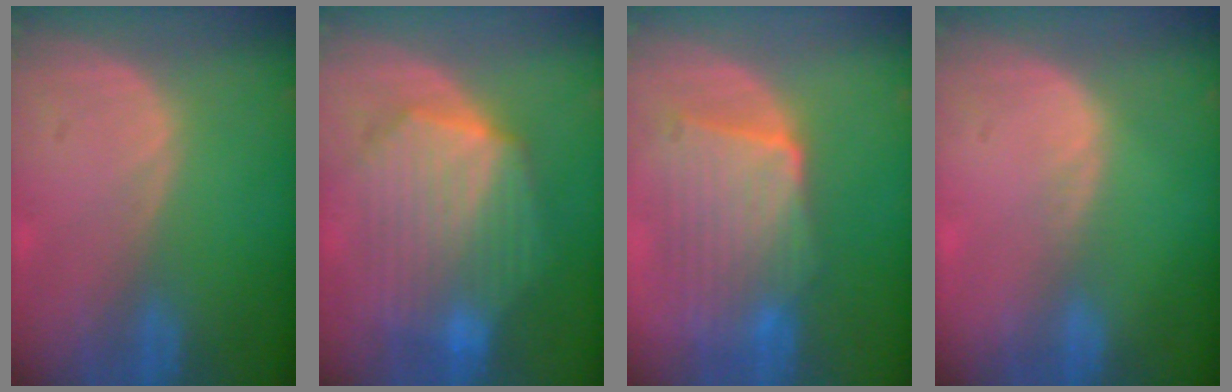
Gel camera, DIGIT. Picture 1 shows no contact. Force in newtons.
{"total": 10.9, "press": 10.9, "slide": 0.7}
{"total": 9.3, "press": 8.6, "slide": 3.4}
{"total": 1.1, "press": 0.7, "slide": 0.9}